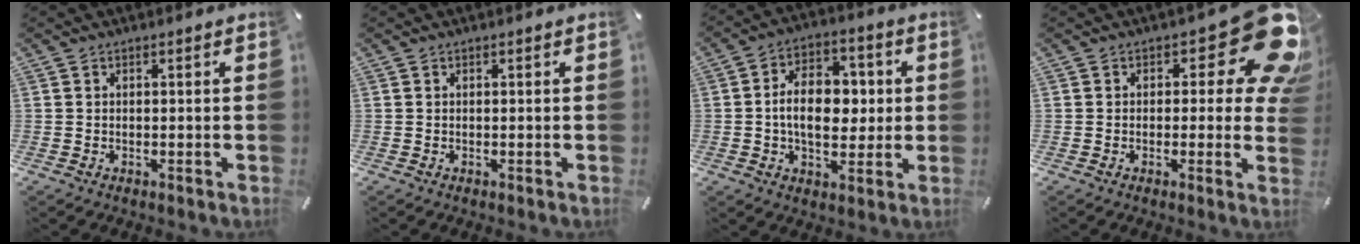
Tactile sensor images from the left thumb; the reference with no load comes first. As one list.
[{"total": 0.0}, {"total": 12.8, "force": [0.0, 8.6, 9.4], "torque": [-0.144, 0.010, -0.001]}, {"total": 16.7, "force": [7.4, 7.2, 13.1], "torque": [-0.153, -0.054, 0.124]}]